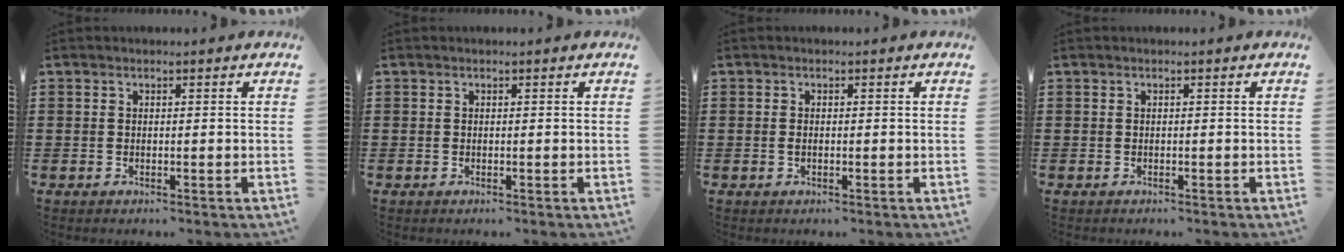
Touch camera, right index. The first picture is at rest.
{"total": 0.0}
{"total": 0.6, "force": [-0.1, 0.1, 0.6], "torque": [-0.014, -0.005, 0.000]}
{"total": 0.0}